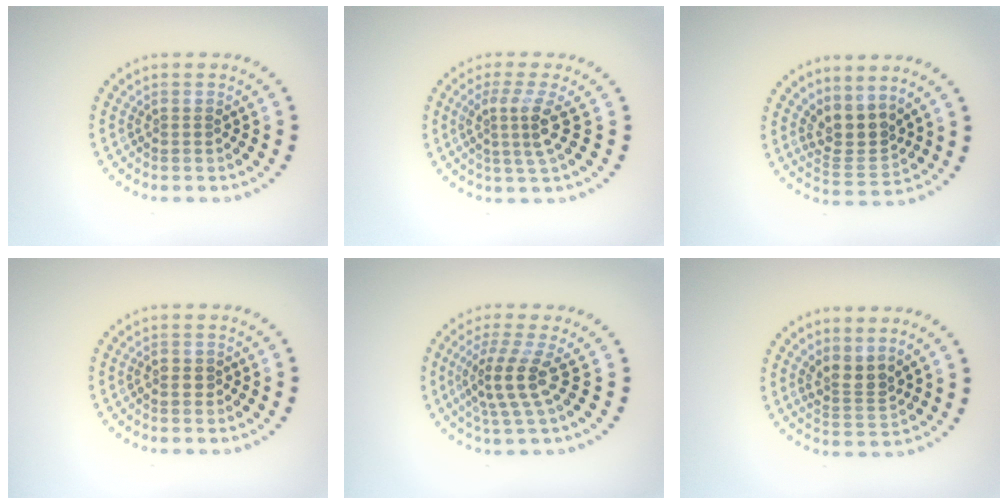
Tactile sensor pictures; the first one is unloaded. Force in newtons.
{"total": 3.1, "press": 2.2, "slide": 2.2}
{"total": 3.2, "press": 2.4, "slide": 2.0}
{"total": 0.8, "press": 0.8, "slide": 0.3}
{"total": 3.6, "press": 2.6, "slide": 2.4}
{"total": 2.5, "press": 2.1, "slide": 1.4}